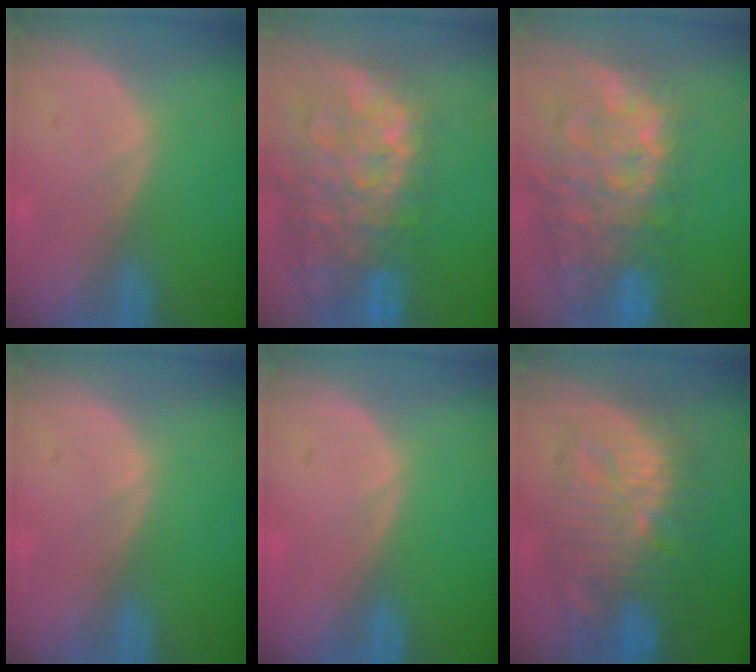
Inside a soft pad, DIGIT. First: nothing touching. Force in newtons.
{"total": 14.9, "press": 12.1, "slide": 8.7}
{"total": 14.6, "press": 11.8, "slide": 8.5}
{"total": 0.0}
{"total": 0.0}
{"total": 12.4, "press": 12.3, "slide": 1.0}